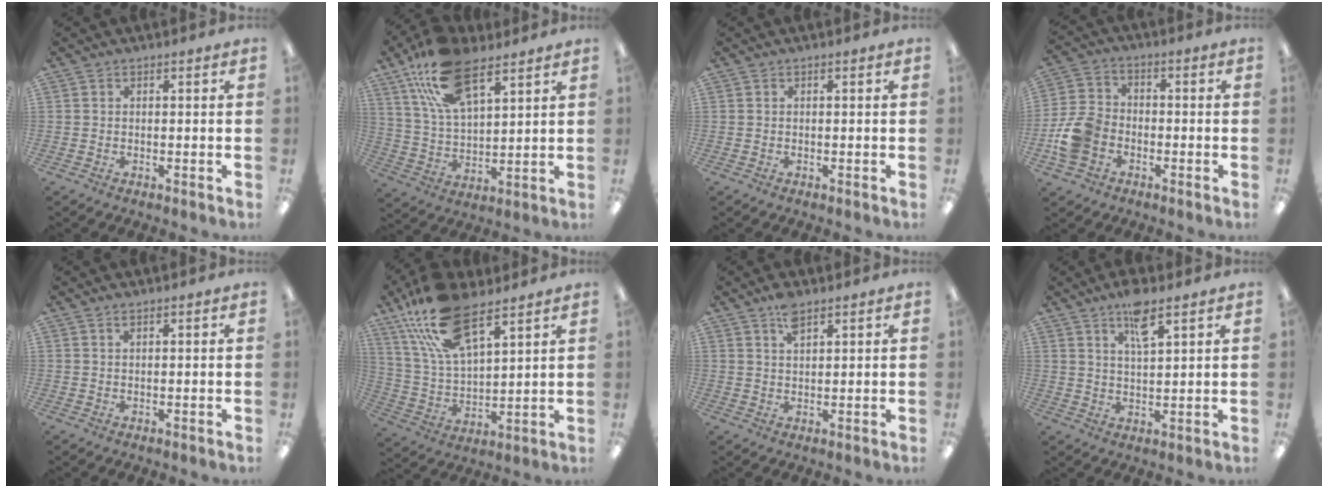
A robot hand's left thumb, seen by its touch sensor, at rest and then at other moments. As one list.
[{"total": 18.1, "force": [10.9, 8.5, 11.7], "torque": [-0.230, -0.027, 0.194]}, {"total": 0.0}, {"total": 9.8, "force": [-3.4, 7.5, 5.4], "torque": [-0.115, 0.029, -0.061]}, {"total": 0.9, "force": [0.6, 0.3, 0.6], "torque": [-0.014, 0.001, 0.011]}, {"total": 19.0, "force": [12.3, 7.9, 12.1], "torque": [-0.262, -0.042, 0.217]}, {"total": 4.3, "force": [2.9, 1.7, 2.7], "torque": [-0.053, -0.002, 0.051]}, {"total": 6.7, "force": [4.6, 1.6, 4.5], "torque": [-0.078, -0.017, 0.076]}]